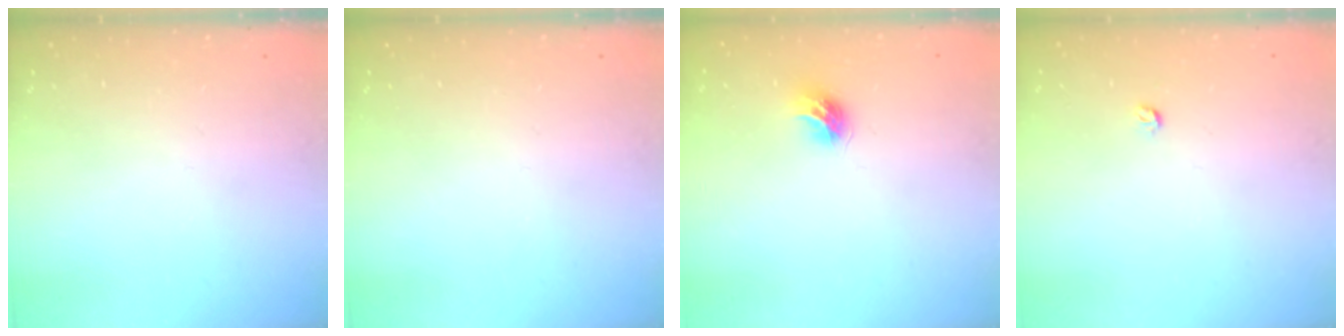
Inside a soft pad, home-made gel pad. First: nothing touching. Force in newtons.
{"total": 0.0}
{"total": 7.8, "press": 7.8, "slide": 0.4}
{"total": 3.2, "press": 3.2, "slide": 0.4}